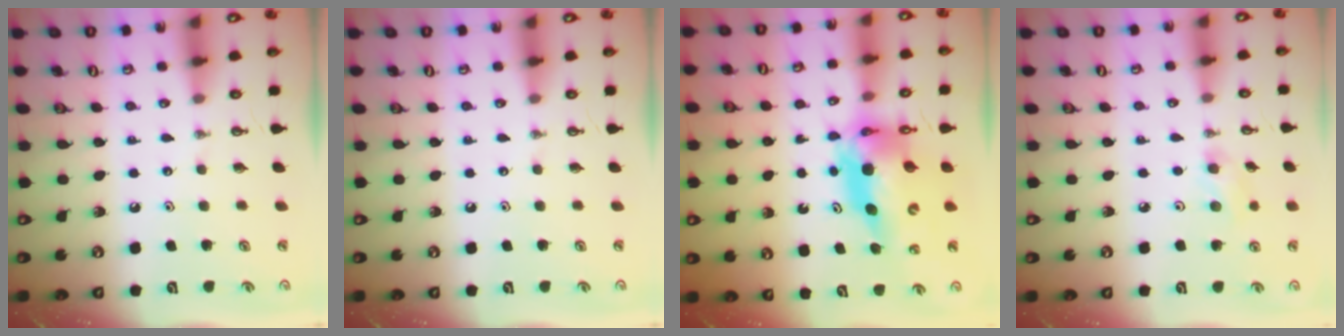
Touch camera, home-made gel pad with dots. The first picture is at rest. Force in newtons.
{"total": 0.0}
{"total": 12.5, "press": 12.4, "slide": 1.3}
{"total": 6.8, "press": 5.6, "slide": 3.8}